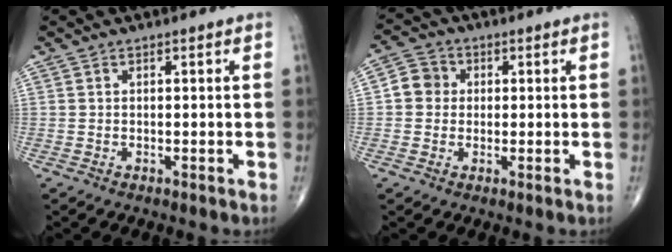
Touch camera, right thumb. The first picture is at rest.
{"total": 4.7, "force": [0.3, 4.4, 1.6], "torque": [-0.011, 0.009, -0.004]}